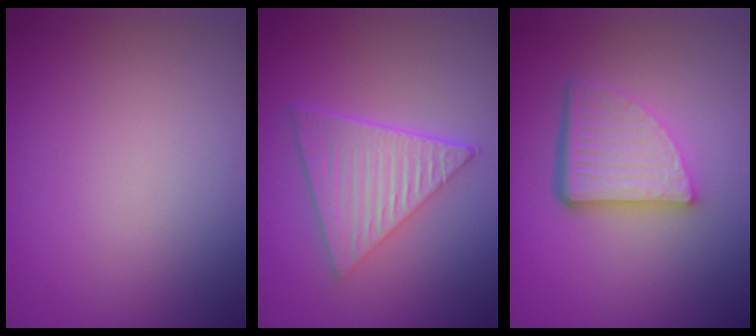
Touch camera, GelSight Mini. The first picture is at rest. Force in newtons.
{"total": 6.3, "press": 4.4, "slide": 4.4}
{"total": 5.7, "press": 3.8, "slide": 4.2}